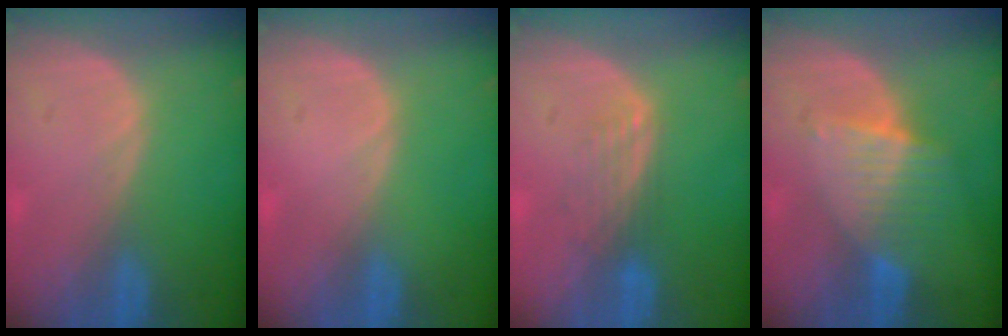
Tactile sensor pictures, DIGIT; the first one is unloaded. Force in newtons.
{"total": 0.0}
{"total": 3.5, "press": 2.9, "slide": 2.1}
{"total": 6.9, "press": 6.0, "slide": 3.4}